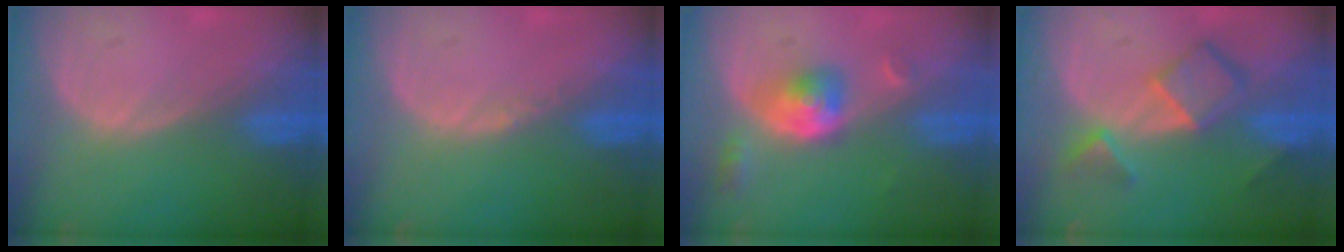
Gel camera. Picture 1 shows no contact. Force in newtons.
{"total": 0.6, "press": 0.5, "slide": 0.4}
{"total": 5.2, "press": 4.8, "slide": 2.1}
{"total": 7.2, "press": 6.2, "slide": 3.6}